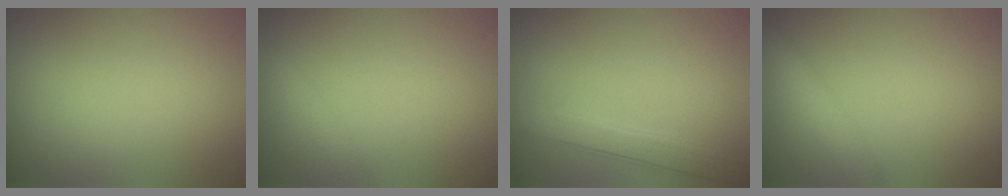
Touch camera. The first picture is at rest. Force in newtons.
{"total": 1.3, "press": 1.3, "slide": 0.0}
{"total": 2.6, "press": 2.6, "slide": 0.1}
{"total": 2.5, "press": 2.5, "slide": 0.1}